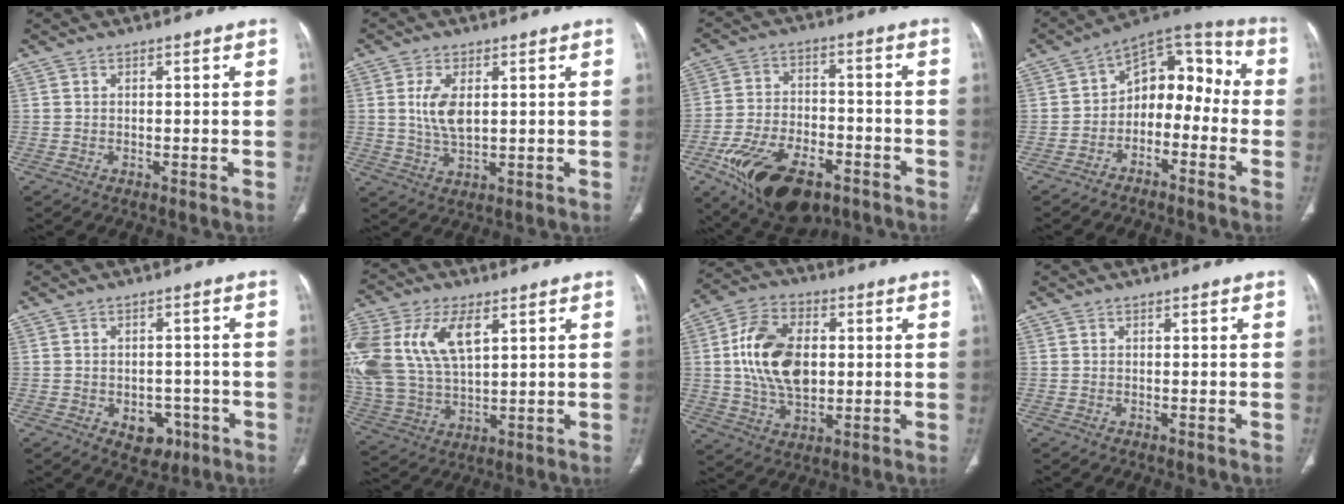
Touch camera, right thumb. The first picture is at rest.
{"total": 6.4, "force": [1.3, 3.2, 5.4], "torque": [-0.110, -0.007, 0.028]}
{"total": 18.6, "force": [-10.1, 9.8, 12.2], "torque": [-0.208, 0.037, -0.158]}
{"total": 12.4, "force": [-3.1, 8.6, 8.4], "torque": [-0.077, 0.073, -0.063]}
{"total": 5.8, "force": [-2.4, 4.2, 3.2], "torque": [-0.017, 0.016, -0.022]}
{"total": 21.7, "force": [7.2, 12.4, 16.3], "torque": [-0.383, 0.003, 0.142]}
{"total": 15.3, "force": [1.4, 9.7, 11.8], "torque": [-0.200, 0.006, 0.026]}
{"total": 0.0}